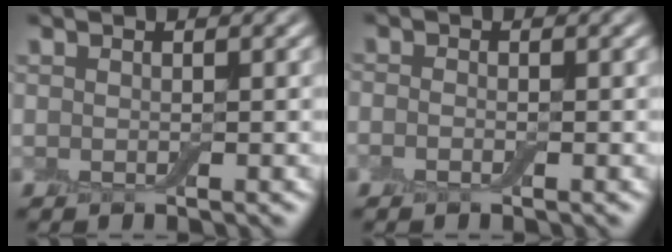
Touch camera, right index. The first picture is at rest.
{"total": 0.7, "force": [-0.4, 0.4, 0.5], "torque": [-0.013, 0.000, -0.012]}